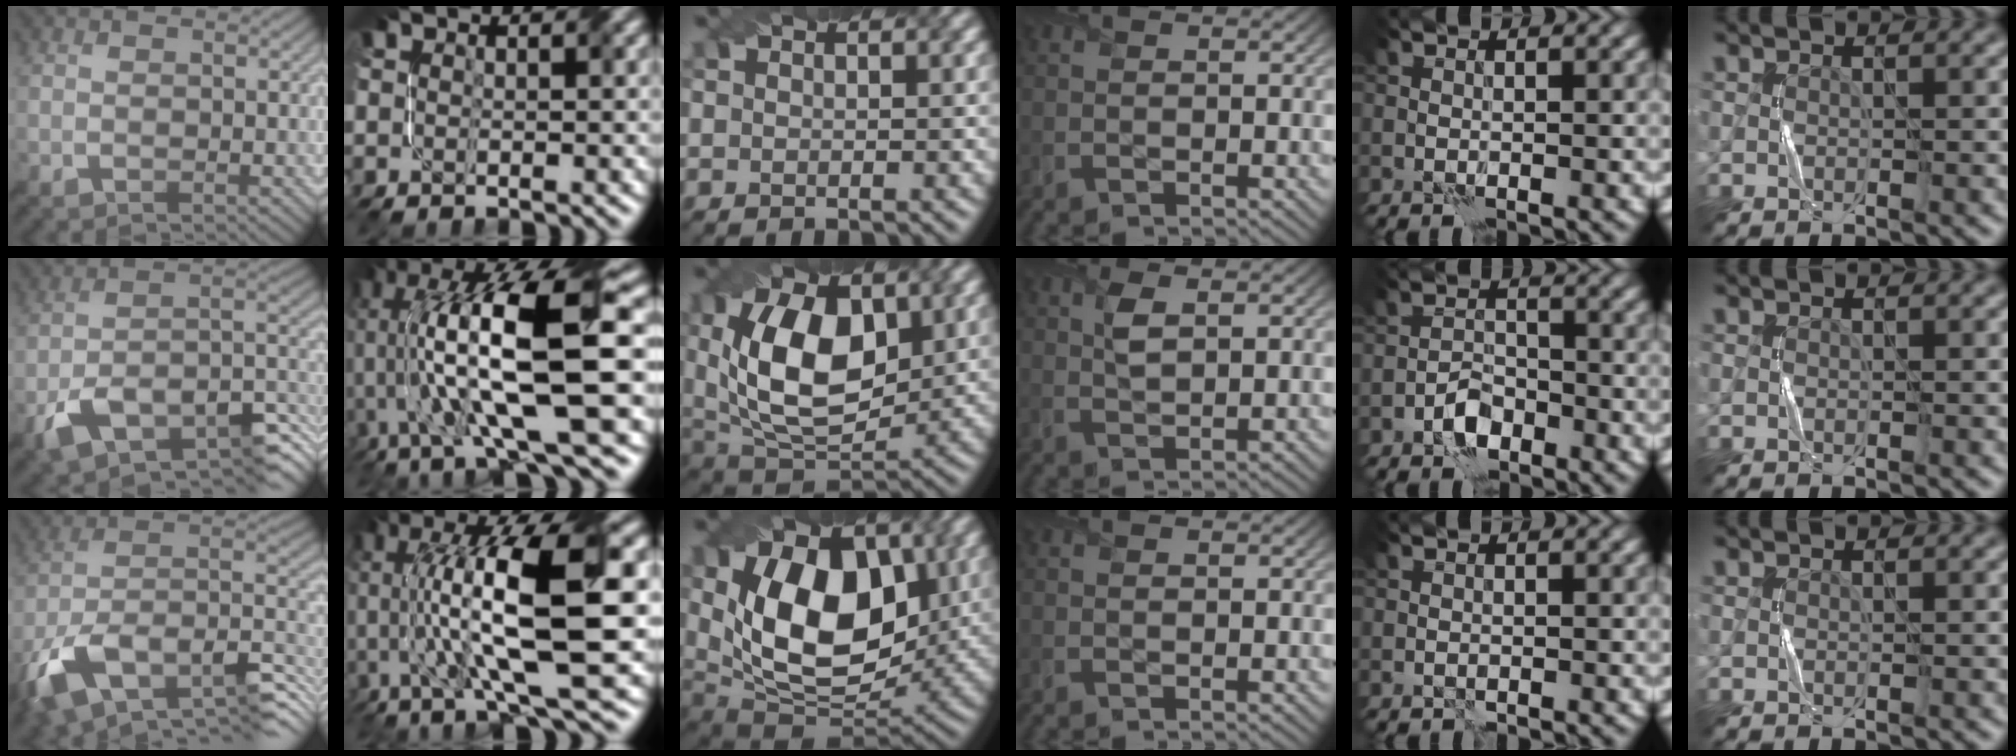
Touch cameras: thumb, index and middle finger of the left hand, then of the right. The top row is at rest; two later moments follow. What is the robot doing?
{"motion": "twist", "object": "screw"}